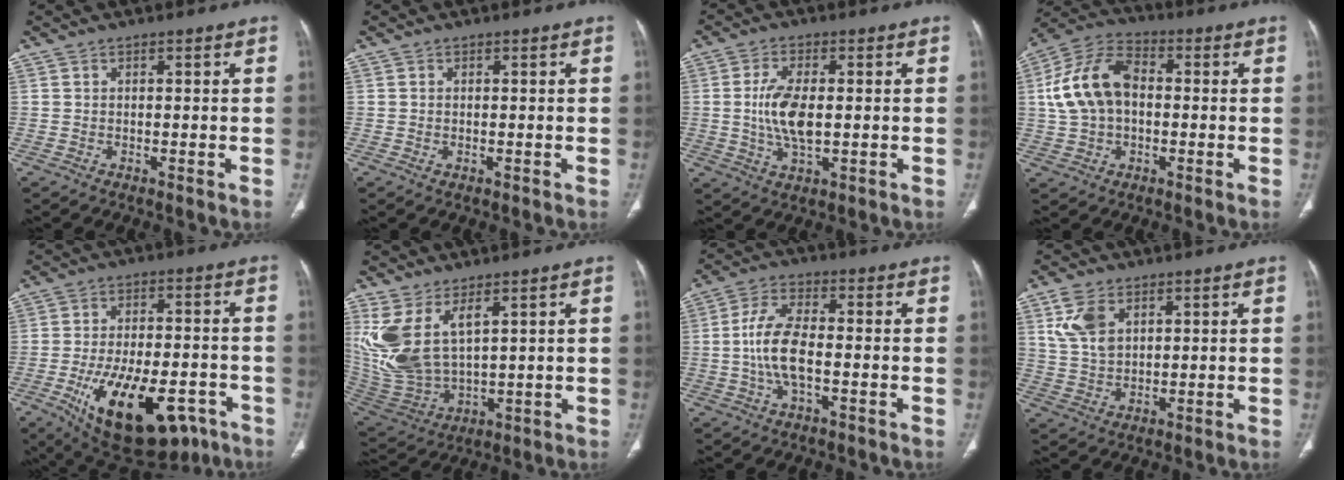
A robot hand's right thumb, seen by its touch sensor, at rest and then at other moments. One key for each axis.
{"total": 0.6, "fx": -0.1, "fy": 0.3, "fz": 0.4, "tx": -0.012, "ty": 0.003, "tz": 0.001}
{"total": 8.6, "fx": 0.0, "fy": 3.9, "fz": 7.6, "tx": -0.159, "ty": -0.005, "tz": 0.003}
{"total": 13.5, "fx": 0.8, "fy": 9.0, "fz": 10.0, "tx": -0.189, "ty": 0.031, "tz": 0.006}
{"total": 22.5, "fx": -10.5, "fy": 10.9, "fz": 16.7, "tx": -0.247, "ty": 0.019, "tz": -0.143}
{"total": 13.4, "fx": 5.7, "fy": 6.4, "fz": 10.4, "tx": -0.223, "ty": -0.025, "tz": 0.139}
{"total": 9.2, "fx": -1.3, "fy": 3.9, "fz": 8.2, "tx": -0.177, "ty": 0.020, "tz": -0.028}
{"total": 7.5, "fx": 3.2, "fy": 4.7, "fz": 4.9, "tx": -0.090, "ty": -0.007, "tz": 0.072}